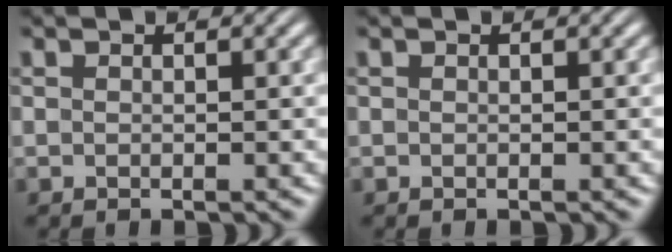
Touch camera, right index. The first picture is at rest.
{"total": 0.0}